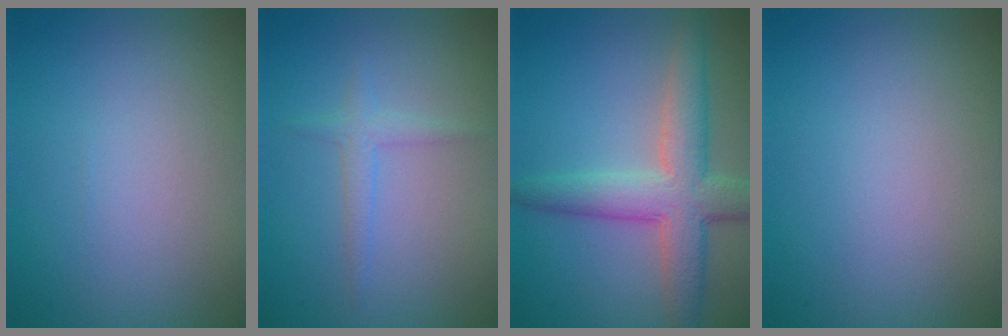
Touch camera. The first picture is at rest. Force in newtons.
{"total": 1.4, "press": 1.4, "slide": 0.0}
{"total": 5.5, "press": 5.5, "slide": 0.1}
{"total": 0.0}